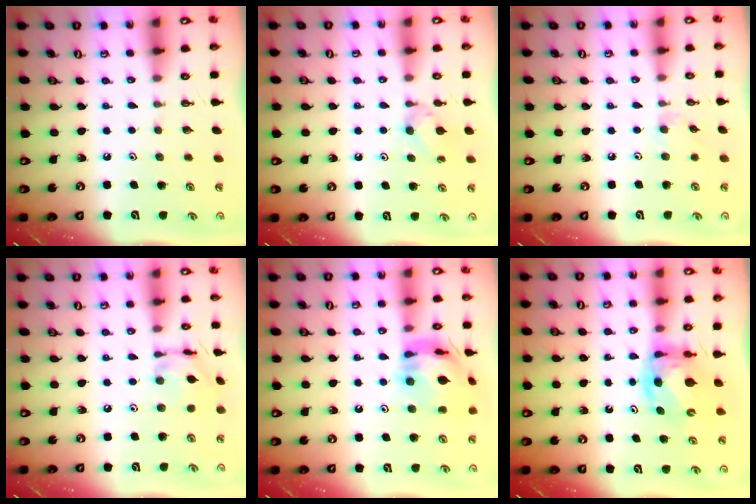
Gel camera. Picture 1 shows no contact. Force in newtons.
{"total": 6.9, "press": 6.8, "slide": 0.9}
{"total": 2.7, "press": 2.6, "slide": 0.4}
{"total": 9.7, "press": 9.7, "slide": 0.7}
{"total": 13.4, "press": 13.3, "slide": 1.5}
{"total": 7.6, "press": 7.5, "slide": 0.9}